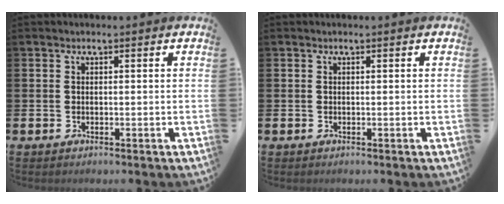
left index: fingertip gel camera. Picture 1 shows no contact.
{"total": 0.0}